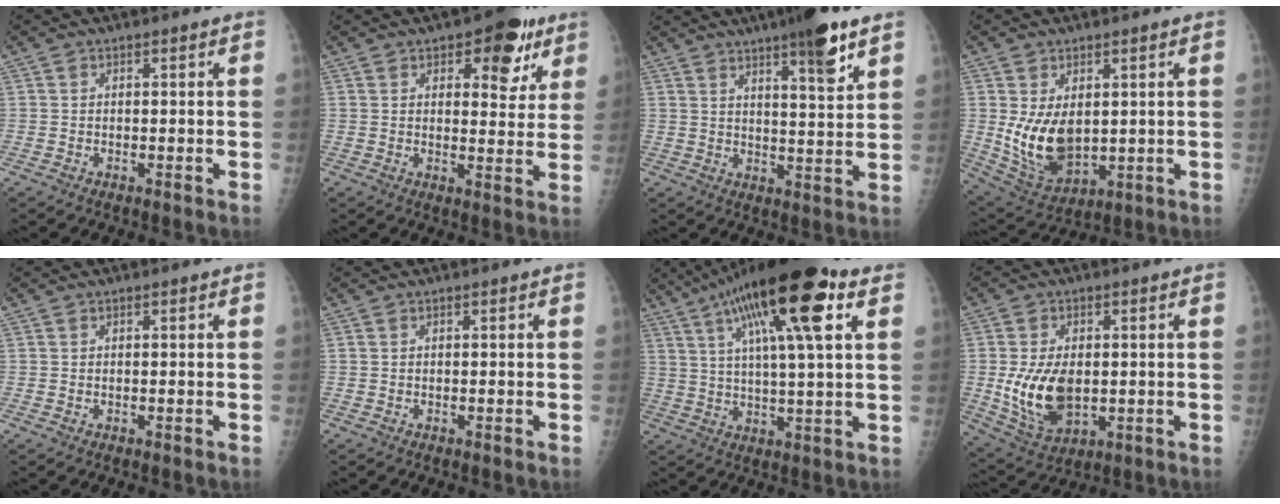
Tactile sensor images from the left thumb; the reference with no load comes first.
{"total": 10.9, "force": [5.8, 5.4, 7.5], "torque": [-0.055, -0.021, 0.072]}
{"total": 10.4, "force": [6.5, 1.6, 8.0], "torque": [-0.109, -0.033, 0.094]}
{"total": 11.4, "force": [0.9, 7.2, 8.9], "torque": [-0.144, -0.020, 0.041]}
{"total": 0.6, "force": [0.2, 0.3, 0.5], "torque": [-0.012, 0.005, 0.007]}
{"total": 0.0}
{"total": 21.4, "force": [10.3, 4.5, 18.2], "torque": [-0.302, 0.004, 0.166]}
{"total": 12.1, "force": [-0.6, 7.4, 9.6], "torque": [-0.171, -0.011, 0.007]}